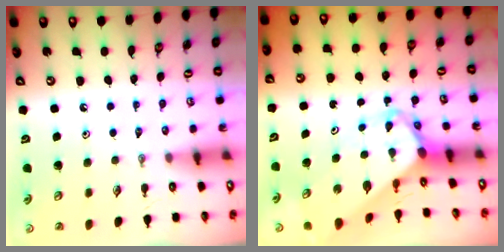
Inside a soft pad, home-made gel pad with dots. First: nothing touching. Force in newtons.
{"total": 6.4, "press": 6.4, "slide": 0.6}